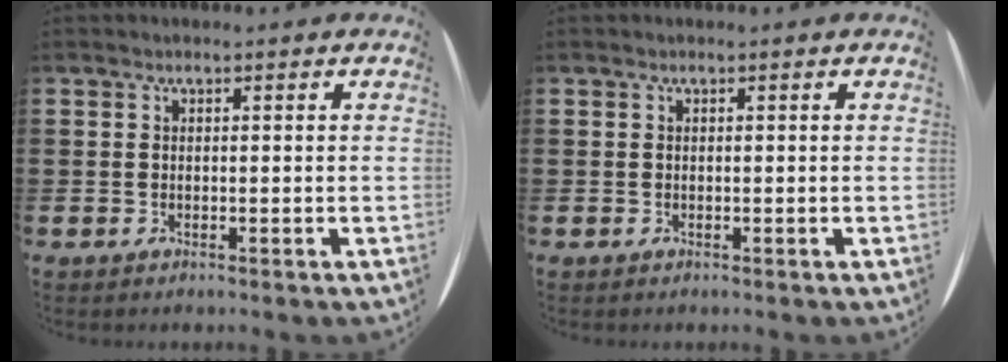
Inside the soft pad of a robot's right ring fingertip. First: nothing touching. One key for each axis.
{"total": 0.0}